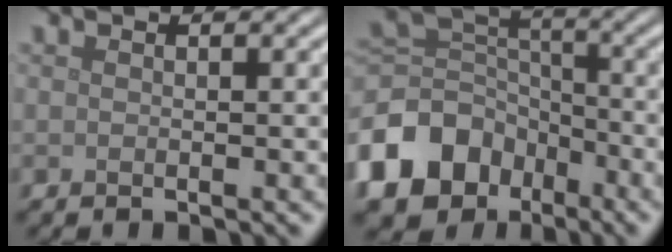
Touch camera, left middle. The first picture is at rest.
{"total": 11.1, "force": [-6.2, 8.2, 4.3], "torque": [-0.115, 0.005, -0.129]}